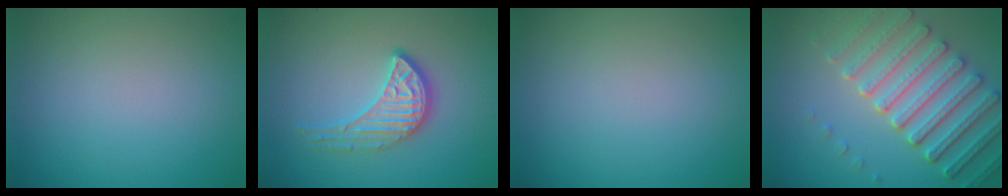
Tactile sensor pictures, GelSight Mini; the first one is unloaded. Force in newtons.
{"total": 3.2, "press": 3.1, "slide": 1.0}
{"total": 0.0}
{"total": 7.3, "press": 5.6, "slide": 4.8}